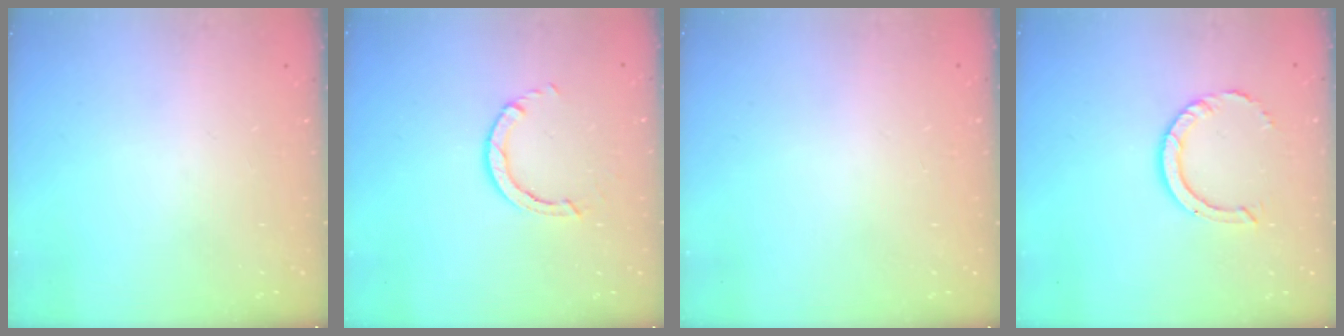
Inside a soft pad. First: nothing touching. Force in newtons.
{"total": 2.6, "press": 2.6, "slide": 0.3}
{"total": 2.4, "press": 2.4, "slide": 0.2}
{"total": 7.2, "press": 7.2, "slide": 0.5}